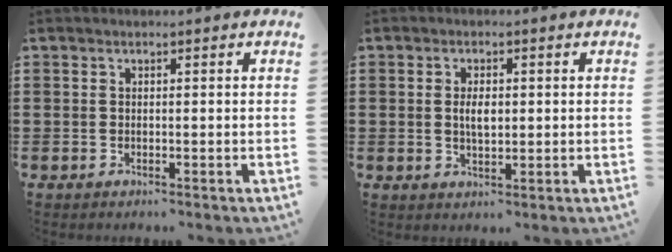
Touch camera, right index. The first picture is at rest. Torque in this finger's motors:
{"motor_torque": [1.10, 1.04, 0.55, 0.14]}